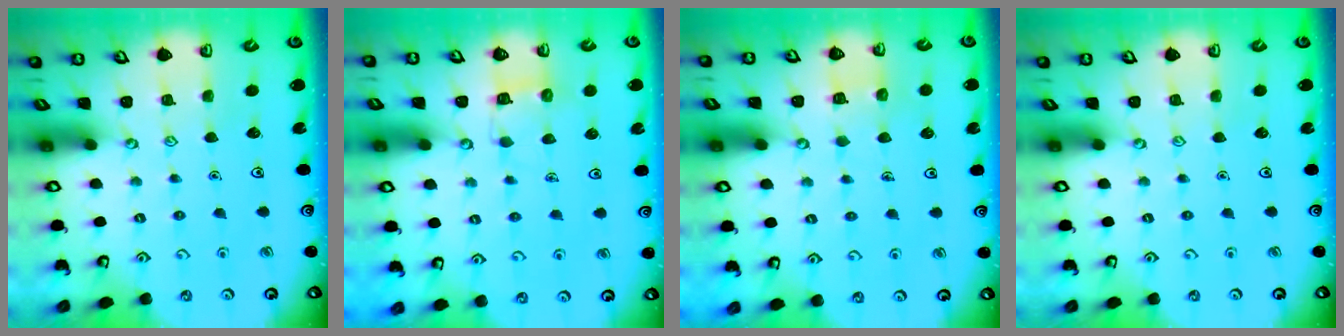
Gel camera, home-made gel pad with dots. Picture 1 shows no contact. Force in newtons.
{"total": 4.8, "press": 4.8, "slide": 0.5}
{"total": 3.7, "press": 3.7, "slide": 0.2}
{"total": 0.0}